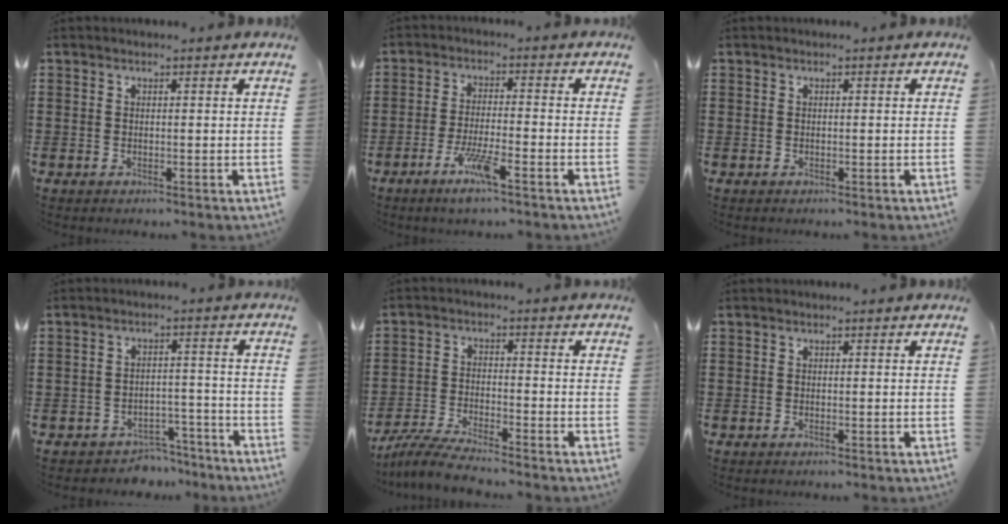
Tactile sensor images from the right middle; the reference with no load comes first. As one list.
[{"total": 5.7, "force": [-3.4, 0.7, 4.6], "torque": [-0.092, -0.008, -0.060]}, {"total": 0.0}, {"total": 3.9, "force": [-3.8, 0.9, -0.1], "torque": [-0.006, 0.006, -0.080]}, {"total": 5.4, "force": [-5.0, 0.2, 2.0], "torque": [-0.054, -0.012, -0.100]}, {"total": 0.0}]